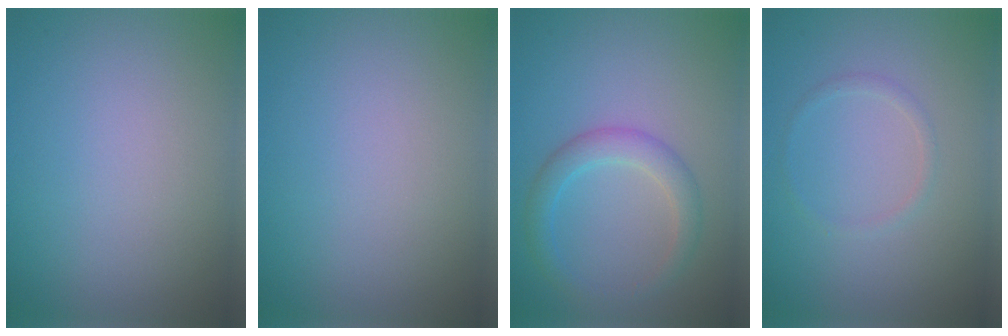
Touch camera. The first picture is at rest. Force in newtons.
{"total": 0.0}
{"total": 2.7, "press": 2.7, "slide": 0.1}
{"total": 0.9, "press": 0.9, "slide": 0.1}